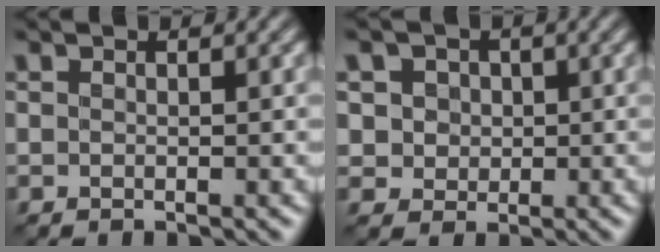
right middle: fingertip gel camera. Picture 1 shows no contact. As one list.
[{"total": 4.1, "force": [1.5, 3.4, 1.6], "torque": [-0.022, 0.013, 0.020]}]